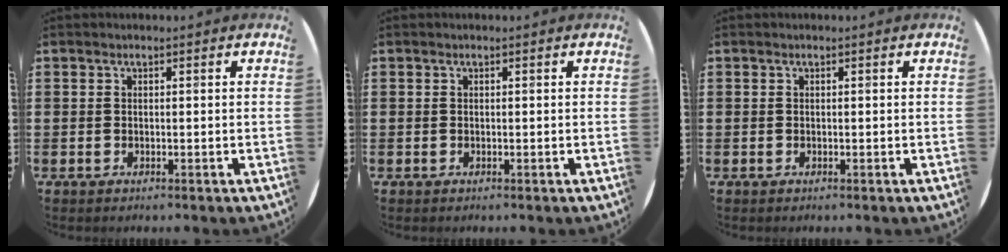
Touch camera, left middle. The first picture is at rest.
{"total": 0.0}
{"total": 0.0}